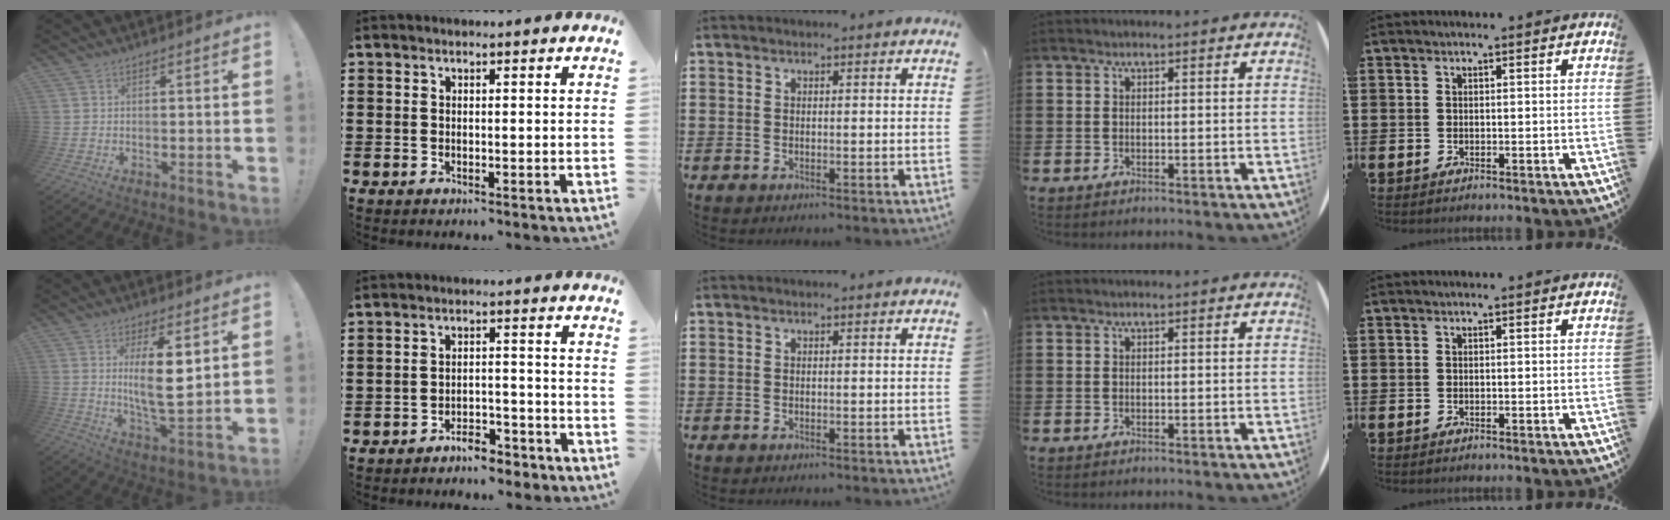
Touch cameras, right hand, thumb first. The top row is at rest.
{"thumb": {"total": 11.6, "force": [2.5, 3.3, 10.9], "torque": [-0.188, -0.019, 0.036]}, "index": {"total": 4.1, "force": [-3.9, 0.8, 0.7], "torque": [-0.012, 0.009, -0.079]}}